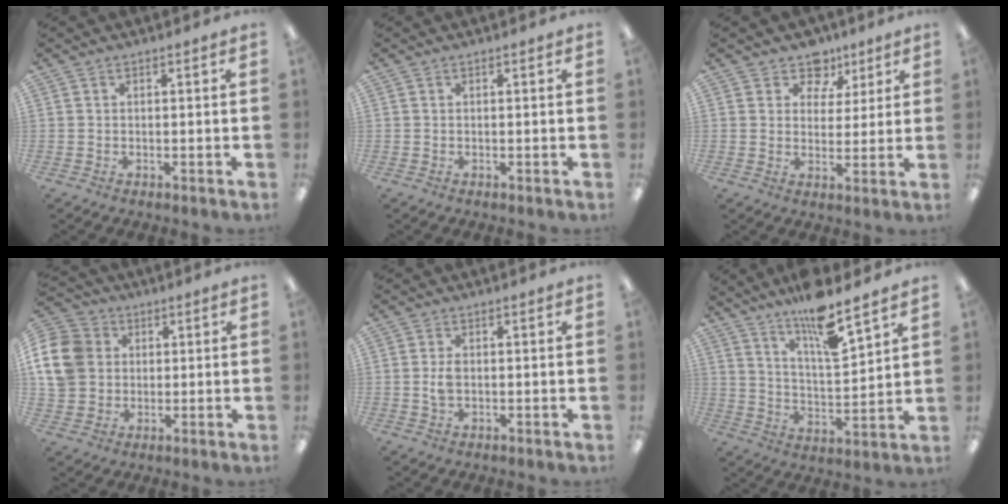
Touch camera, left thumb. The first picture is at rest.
{"total": 0.0}
{"total": 8.1, "force": [5.4, 5.6, 1.9], "torque": [-0.031, -0.031, 0.099]}
{"total": 13.6, "force": [2.7, 11.5, 6.6], "torque": [-0.140, 0.007, 0.057]}
{"total": 3.2, "force": [-0.1, 1.9, 2.6], "torque": [-0.050, 0.004, -0.002]}
{"total": 12.4, "force": [10.1, 2.1, 6.8], "torque": [-0.121, -0.062, 0.172]}